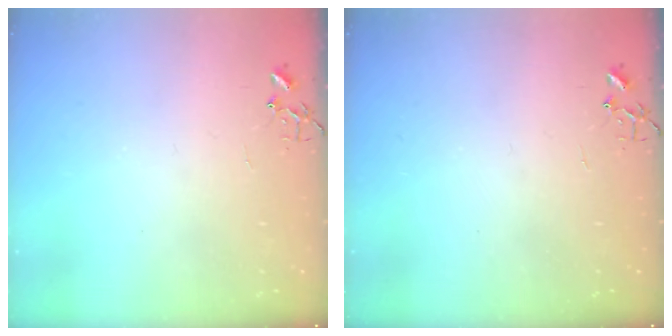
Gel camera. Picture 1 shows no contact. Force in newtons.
{"total": 0.0}